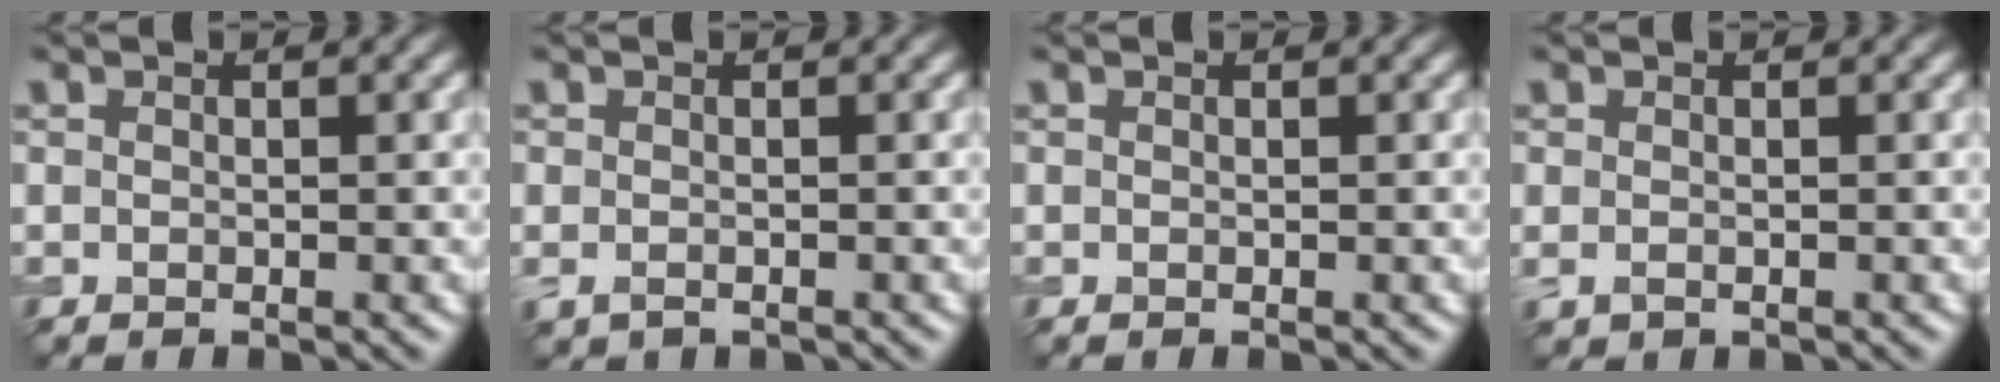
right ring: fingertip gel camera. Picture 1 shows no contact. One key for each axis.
{"total": 1.2, "fx": -0.8, "fy": 0.6, "fz": 0.7, "tx": -0.020, "ty": -0.005, "tz": -0.016}
{"total": 0.0}
{"total": 0.9, "fx": -0.4, "fy": 0.4, "fz": 0.6, "tx": -0.019, "ty": -0.005, "tz": -0.006}